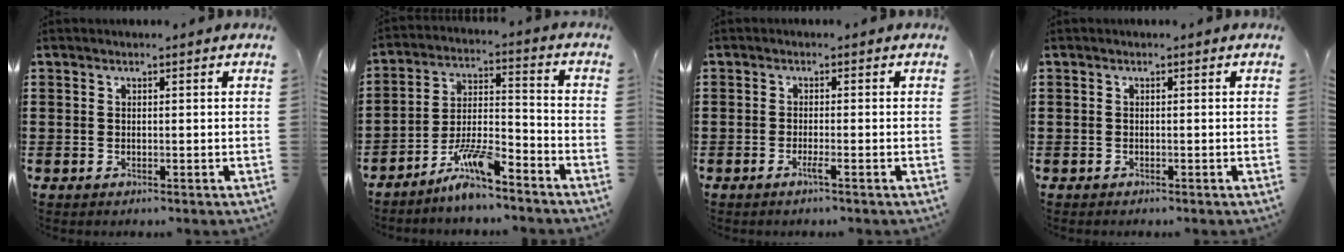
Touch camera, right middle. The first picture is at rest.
{"total": 8.5, "force": [-6.7, 1.2, 5.1], "torque": [-0.115, -0.004, -0.130]}
{"total": 1.6, "force": [-0.9, -0.1, 1.3], "torque": [-0.023, -0.004, -0.016]}
{"total": 0.0}